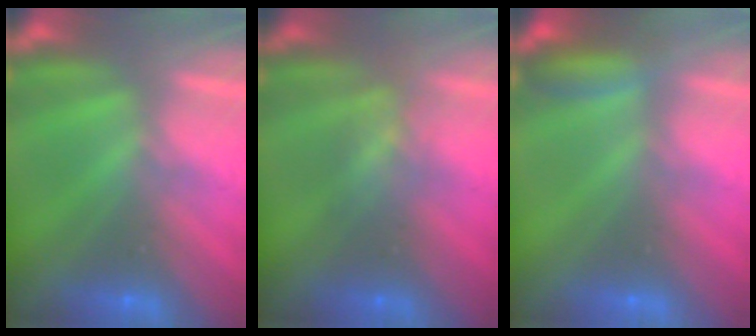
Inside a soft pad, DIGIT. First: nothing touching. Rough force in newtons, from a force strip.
{"total": 2.7}
{"total": 2.8}